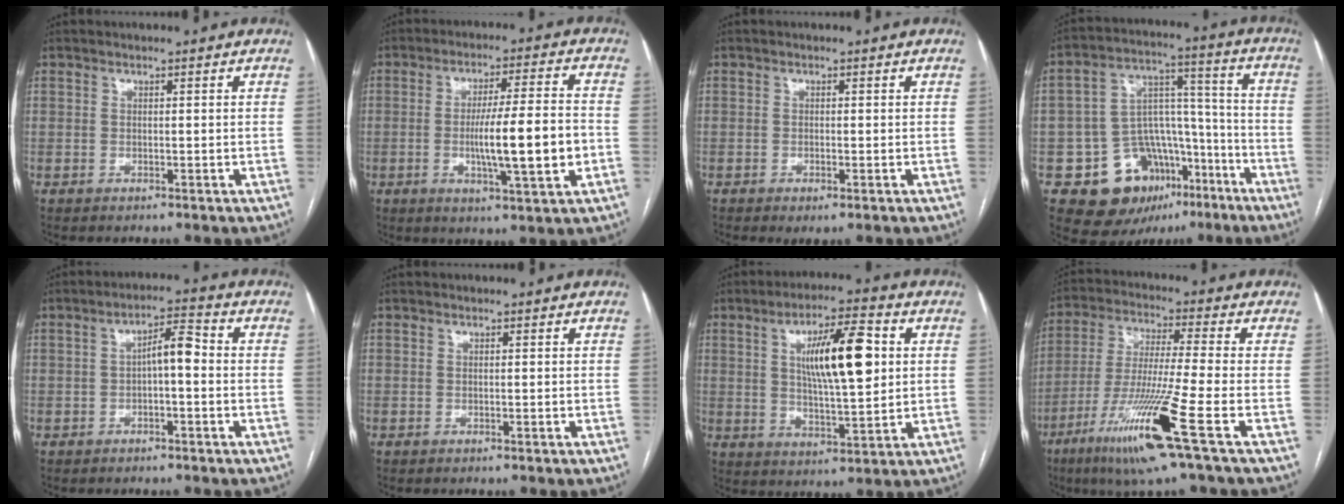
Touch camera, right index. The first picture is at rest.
{"total": 11.8, "force": [-2.2, 0.6, 11.5], "torque": [-0.190, 0.000, -0.034]}
{"total": 1.7, "force": [-0.8, 0.4, 1.5], "torque": [-0.021, -0.003, -0.008]}
{"total": 16.2, "force": [-8.3, 11.7, 7.4], "torque": [-0.104, 0.070, -0.114]}
{"total": 4.7, "force": [-0.3, 1.3, 4.5], "torque": [-0.073, 0.022, -0.006]}
{"total": 0.0}
{"total": 12.7, "force": [2.9, 2.7, 12.0], "torque": [-0.205, 0.009, 0.048]}
{"total": 14.9, "force": [-7.0, -1.5, 13.1], "torque": [-0.265, -0.034, -0.130]}